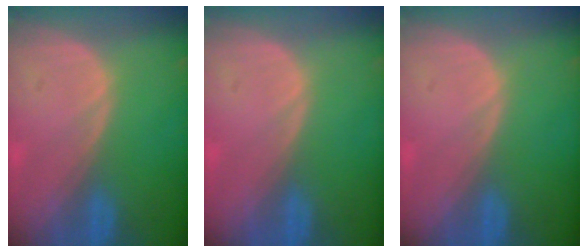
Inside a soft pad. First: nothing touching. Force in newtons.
{"total": 0.0}
{"total": 0.0}